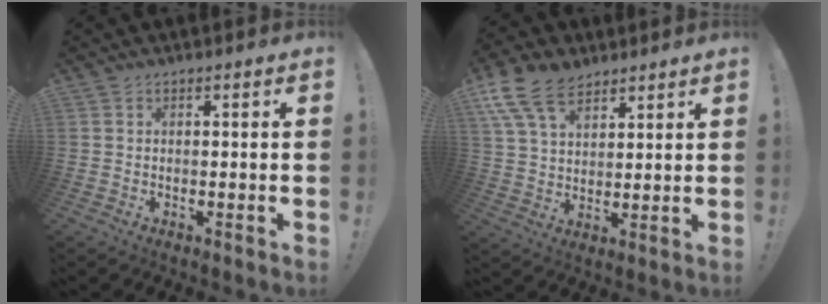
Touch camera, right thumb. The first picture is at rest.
{"total": 13.6, "force": [8.9, 7.7, 6.9], "torque": [-0.138, -0.039, 0.168]}